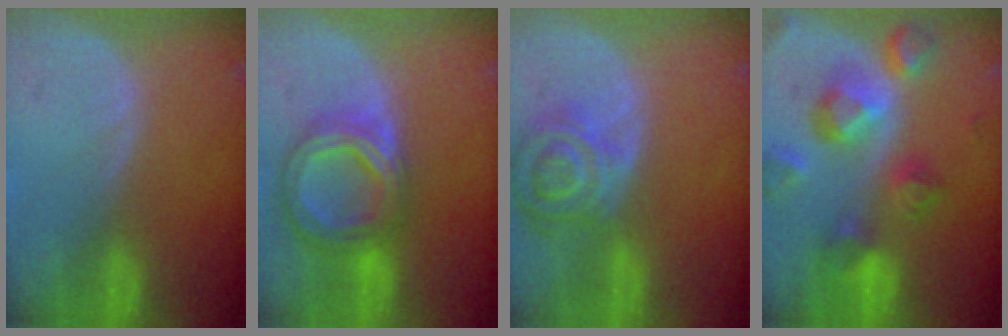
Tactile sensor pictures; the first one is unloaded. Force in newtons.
{"total": 8.6, "press": 8.6, "slide": 0.6}
{"total": 8.3, "press": 7.3, "slide": 3.9}
{"total": 10.4, "press": 9.3, "slide": 4.6}